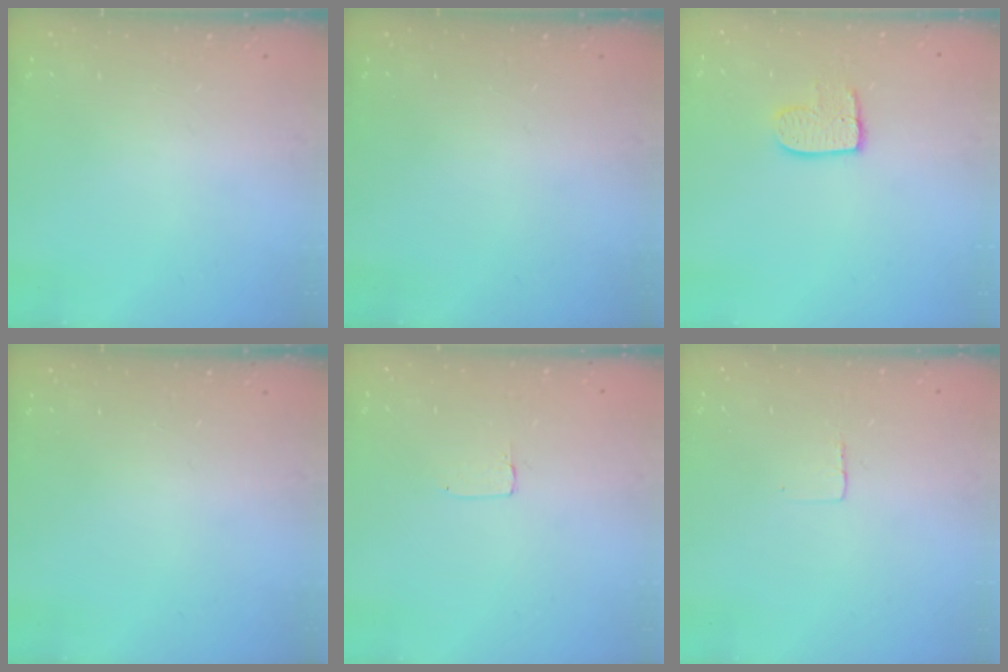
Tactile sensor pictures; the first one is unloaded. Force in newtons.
{"total": 0.0}
{"total": 8.1, "press": 8.0, "slide": 0.6}
{"total": 0.0}
{"total": 1.2, "press": 1.2, "slide": 0.0}
{"total": 2.3, "press": 2.3, "slide": 0.1}